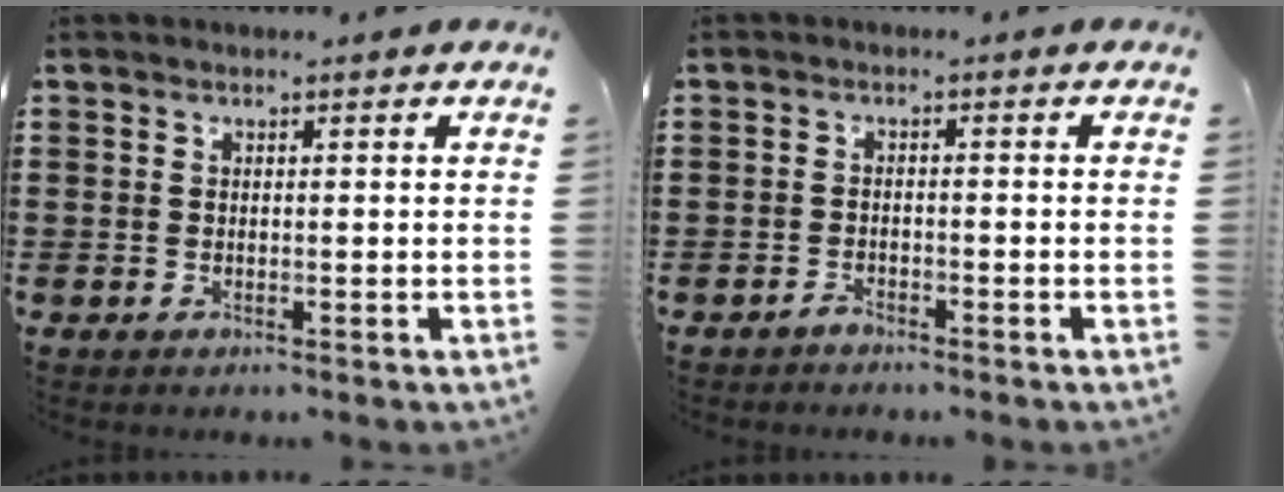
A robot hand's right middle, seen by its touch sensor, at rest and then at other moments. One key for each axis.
{"total": 1.5, "fx": -1.4, "fy": 0.4, "fz": 0.3, "tx": -0.011, "ty": -0.001, "tz": -0.028}